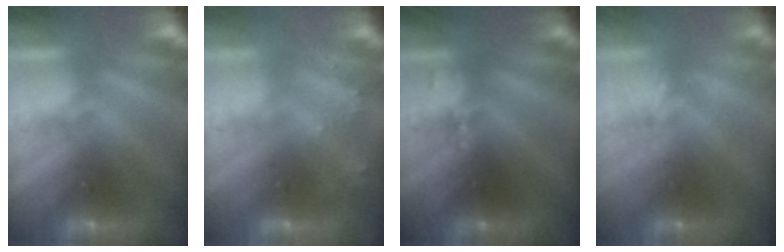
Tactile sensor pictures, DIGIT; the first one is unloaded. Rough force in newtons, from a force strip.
{"total": 2.2}
{"total": 2.4}
{"total": 3.8}